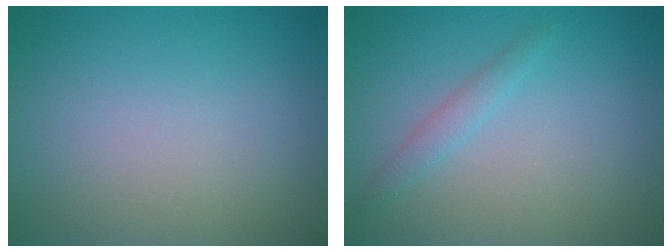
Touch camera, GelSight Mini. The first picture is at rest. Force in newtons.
{"total": 1.3, "press": 1.3, "slide": 0.0}